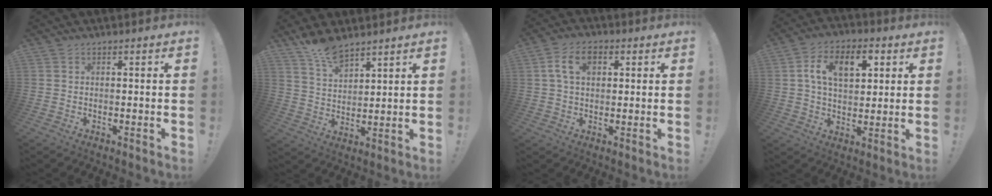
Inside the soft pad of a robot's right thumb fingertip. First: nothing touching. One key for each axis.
{"total": 8.4, "fx": 7.2, "fy": 2.6, "fz": 3.4, "tx": -0.075, "ty": -0.043, "tz": 0.136}
{"total": 8.3, "fx": 2.5, "fy": 5.1, "fz": 6.0, "tx": -0.111, "ty": 0.010, "tz": 0.047}
{"total": 12.4, "fx": 3.9, "fy": 7.7, "fz": 8.8, "tx": -0.132, "ty": 0.007, "tz": 0.068}